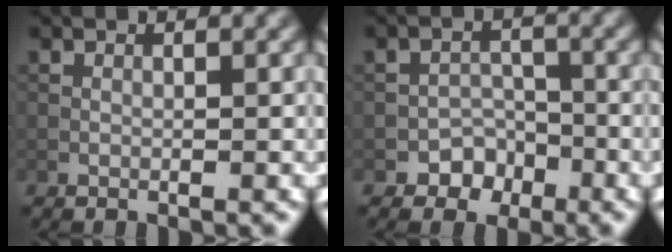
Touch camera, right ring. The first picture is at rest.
{"total": 2.7, "force": [-1.8, 2.0, 0.5], "torque": [0.006, 0.012, -0.026]}